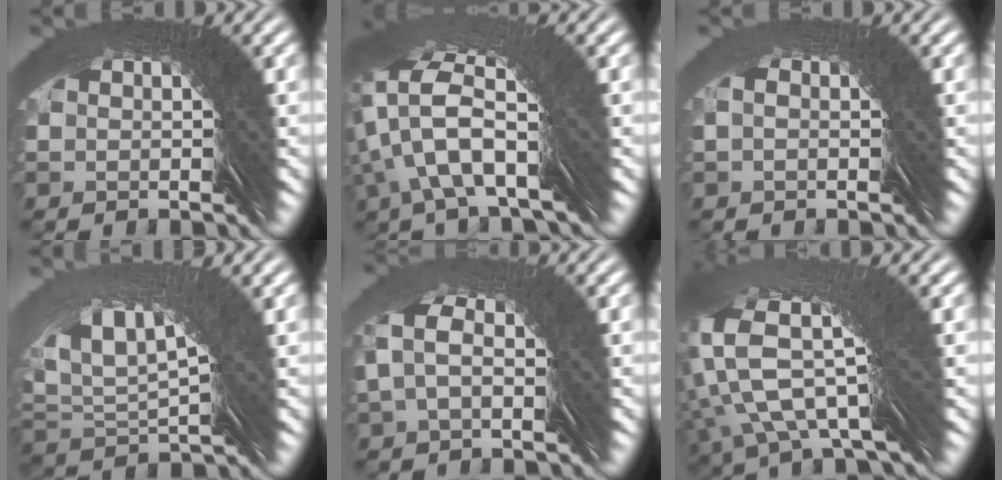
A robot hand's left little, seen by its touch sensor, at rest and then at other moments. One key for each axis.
{"total": 4.8, "fx": 3.9, "fy": -2.7, "fz": 0.2, "tx": 0.012, "ty": 0.060, "tz": 0.041}
{"total": 0.7, "fx": 0.6, "fy": -0.3, "fz": 0.0, "tx": 0.006, "ty": 0.014, "tz": 0.006}
{"total": 3.8, "fx": 2.7, "fy": -2.3, "fz": 1.5, "tx": -0.024, "ty": 0.026, "tz": 0.044}
{"total": 1.6, "fx": 1.6, "fy": 0.0, "fz": 0.1, "tx": -0.015, "ty": 0.027, "tz": 0.018}
{"total": 5.1, "fx": 3.3, "fy": -2.0, "fz": 3.3, "tx": -0.049, "ty": 0.055, "tz": 0.037}